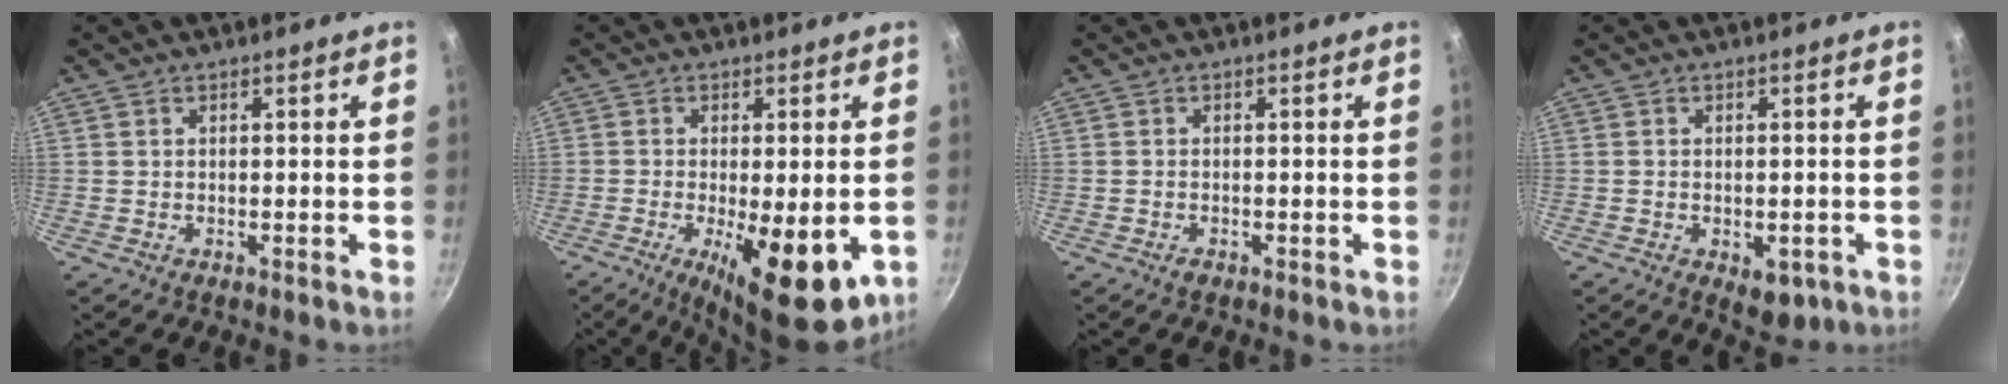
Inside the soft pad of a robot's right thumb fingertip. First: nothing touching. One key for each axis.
{"total": 13.8, "fx": -4.0, "fy": 4.7, "fz": 12.3, "tx": -0.178, "ty": -0.009, "tz": -0.050}
{"total": 0.9, "fx": -0.6, "fy": 0.5, "fz": 0.5, "tx": -0.014, "ty": 0.003, "tz": -0.011}
{"total": 5.2, "fx": -1.9, "fy": 3.1, "fz": 3.8, "tx": -0.027, "ty": 0.008, "tz": -0.017}